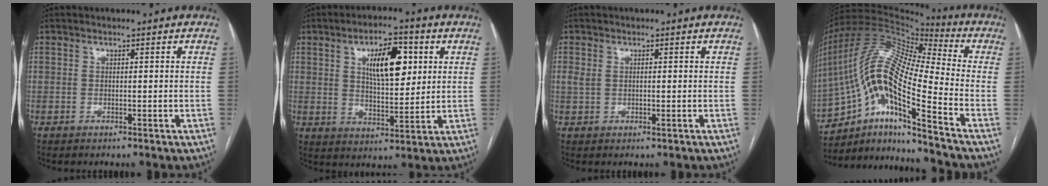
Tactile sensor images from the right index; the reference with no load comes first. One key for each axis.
{"total": 10.5, "fx": 3.5, "fy": 3.9, "fz": 9.1, "tx": -0.148, "ty": 0.010, "tz": 0.062}
{"total": 2.2, "fx": 0.5, "fy": 1.3, "fz": 1.7, "tx": -0.041, "ty": 0.005, "tz": 0.014}
{"total": 18.1, "fx": -9.9, "fy": 2.2, "fz": 15.0, "tx": -0.310, "ty": 0.014, "tz": -0.178}